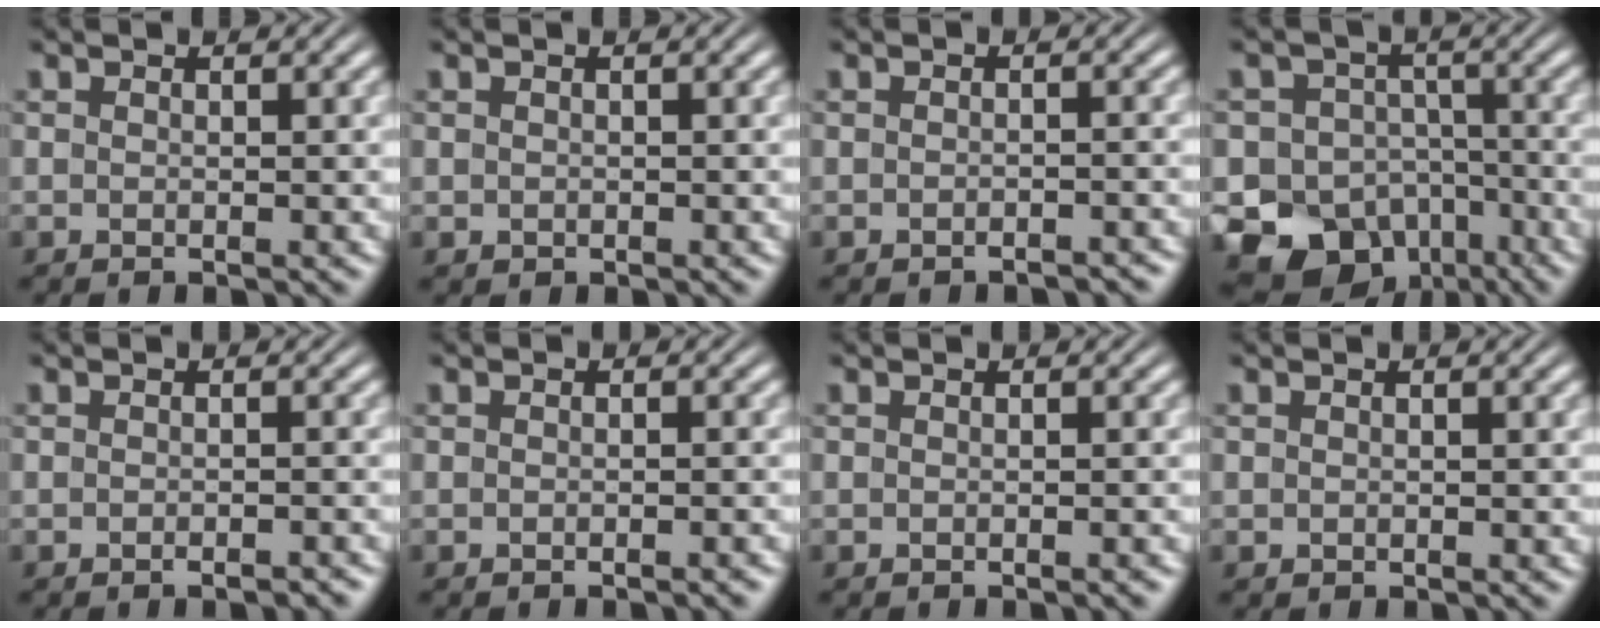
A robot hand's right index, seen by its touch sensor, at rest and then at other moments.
{"total": 0.5, "force": [-0.1, 0.5, 0.1], "torque": [-0.008, -0.010, 0.005]}
{"total": 1.7, "force": [-1.7, 0.1, 0.3], "torque": [-0.007, -0.005, -0.024]}
{"total": 20.8, "force": [-9.3, 17.3, 6.6], "torque": [-0.175, -0.112, -0.135]}
{"total": 1.4, "force": [-1.3, 0.1, 0.4], "torque": [-0.007, 0.000, -0.021]}
{"total": 0.8, "force": [-0.8, 0.0, 0.2], "torque": [-0.007, -0.001, -0.011]}
{"total": 0.5, "force": [-0.5, -0.1, 0.2], "torque": [-0.004, 0.002, -0.008]}
{"total": 0.0}